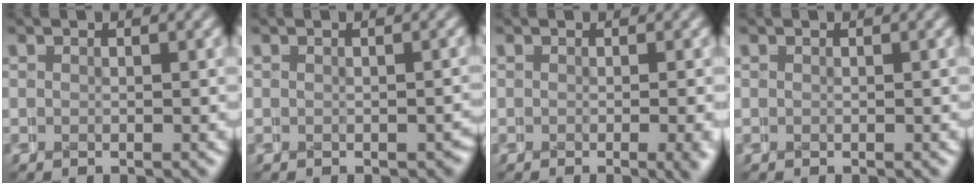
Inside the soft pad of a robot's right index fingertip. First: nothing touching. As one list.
[{"total": 0.8, "force": [-0.6, 0.5, 0.2], "torque": [-0.001, -0.001, -0.007]}, {"total": 1.6, "force": [-0.7, -0.2, 1.5], "torque": [-0.014, -0.002, -0.009]}, {"total": 0.0}]